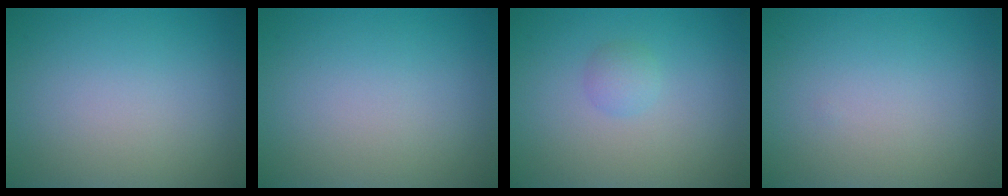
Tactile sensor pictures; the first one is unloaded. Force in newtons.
{"total": 0.0}
{"total": 1.2, "press": 1.2, "slide": 0.1}
{"total": 0.0}